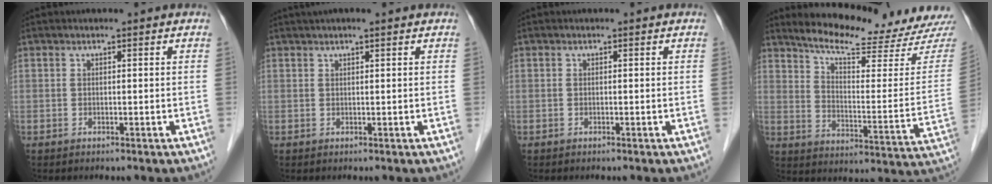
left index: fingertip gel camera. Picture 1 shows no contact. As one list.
[{"total": 3.0, "force": [2.3, 0.0, 1.9], "torque": [-0.023, 0.024, 0.036]}, {"total": 0.0}, {"total": 19.0, "force": [18.0, 0.3, 6.0], "torque": [-0.096, -0.089, 0.238]}]